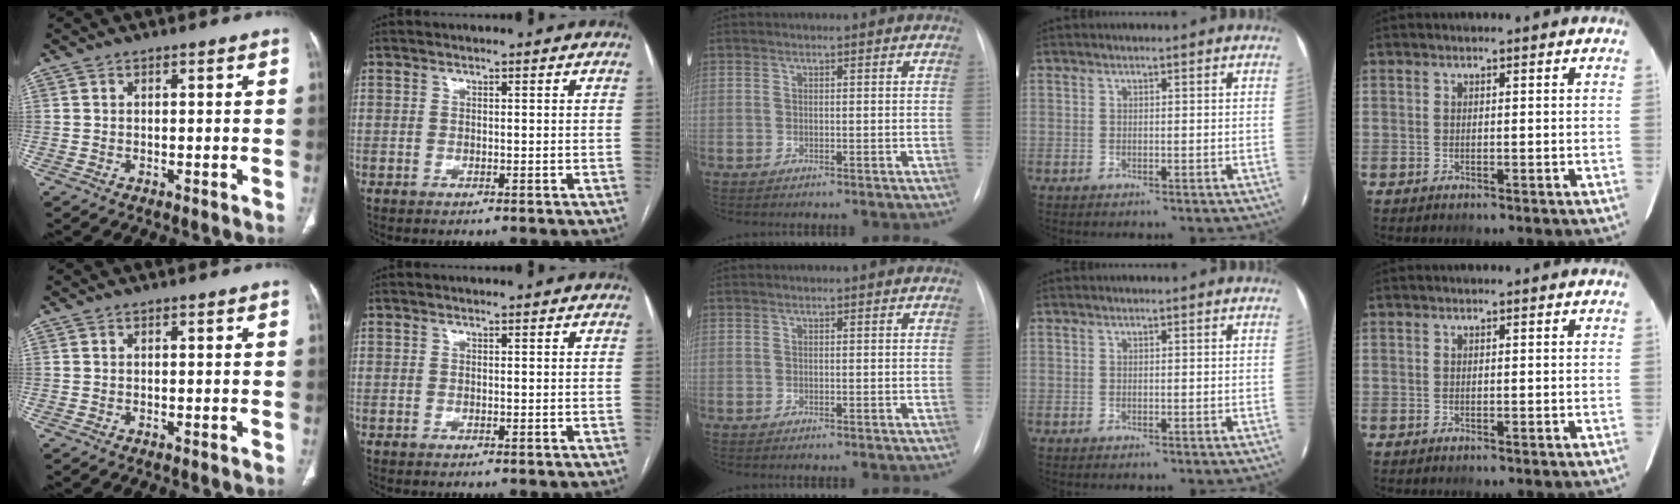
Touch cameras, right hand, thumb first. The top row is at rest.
{}